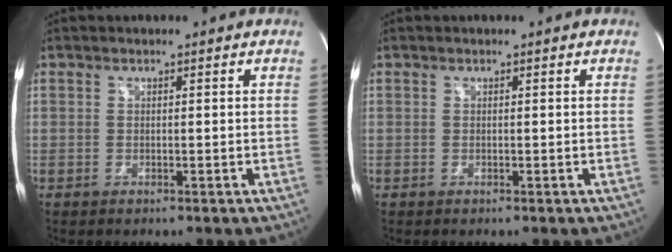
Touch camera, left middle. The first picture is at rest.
{"total": 0.0}